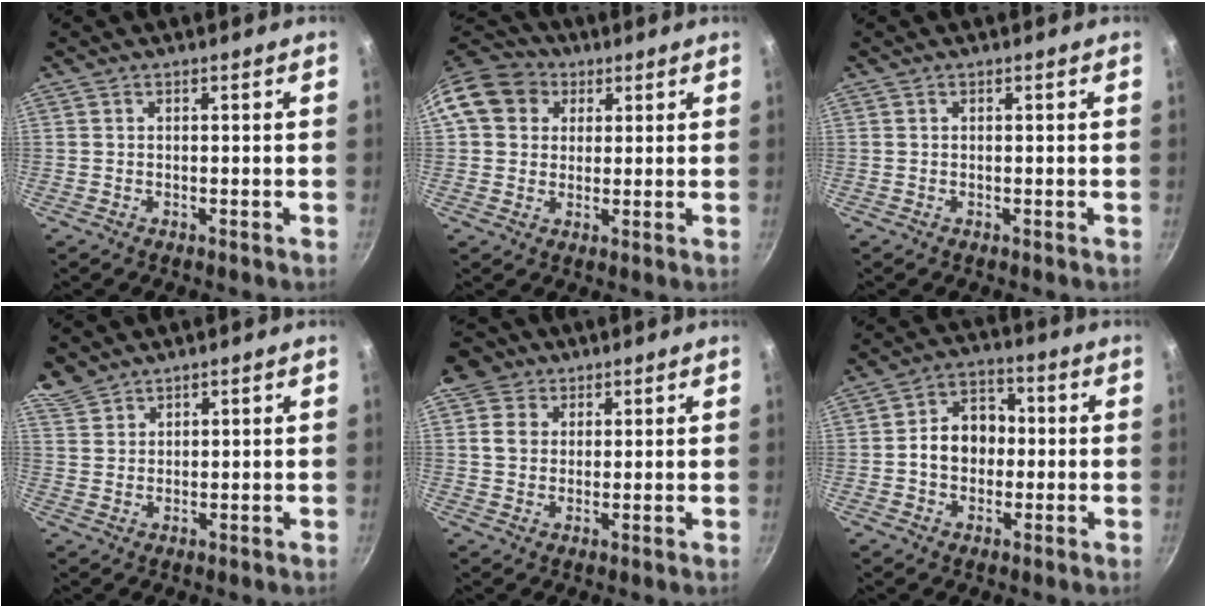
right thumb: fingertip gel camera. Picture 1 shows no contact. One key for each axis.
{"total": 13.2, "fx": 4.1, "fy": 11.2, "fz": 5.8, "tx": -0.104, "ty": 0.027, "tz": 0.060}
{"total": 0.0}
{"total": 4.6, "fx": 4.1, "fy": 1.9, "fz": 0.6, "tx": -0.004, "ty": 0.001, "tz": 0.087}
{"total": 7.1, "fx": 3.2, "fy": 5.9, "fz": 2.5, "tx": -0.011, "ty": 0.002, "tz": 0.049}
{"total": 9.4, "fx": -0.3, "fy": 7.3, "fz": 5.8, "tx": -0.056, "ty": 0.024, "tz": -0.016}